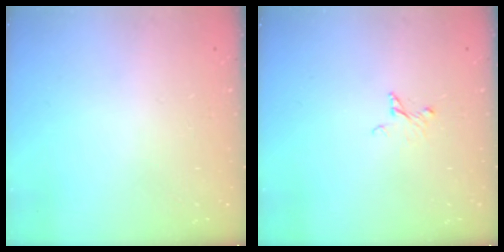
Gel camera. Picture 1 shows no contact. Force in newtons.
{"total": 2.8, "press": 2.7, "slide": 0.3}